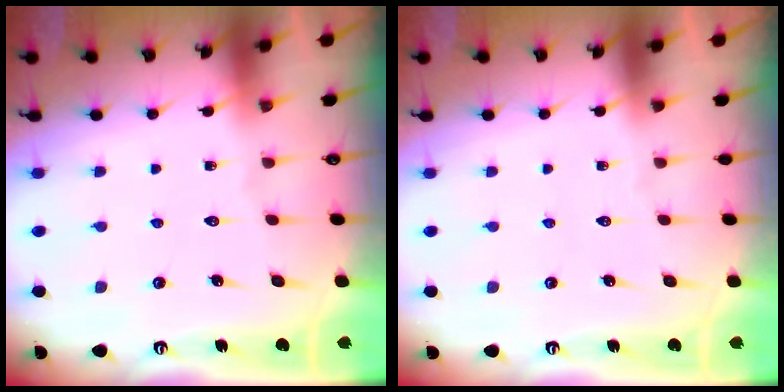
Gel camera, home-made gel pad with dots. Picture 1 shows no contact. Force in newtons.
{"total": 0.0}